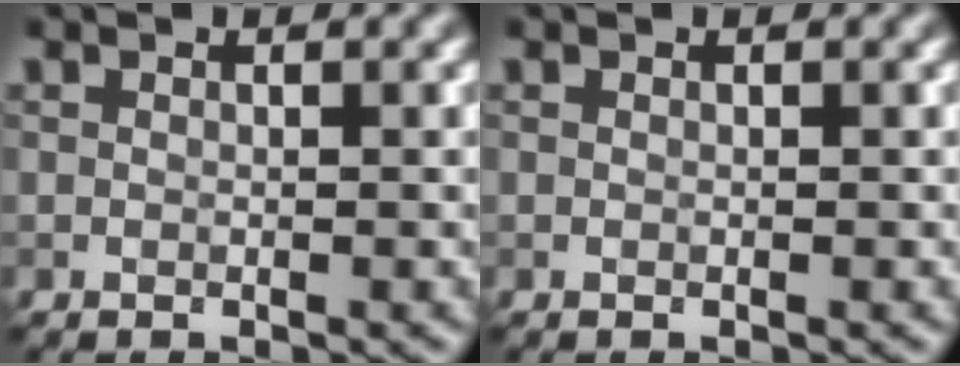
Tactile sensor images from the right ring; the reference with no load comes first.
{"total": 0.0}